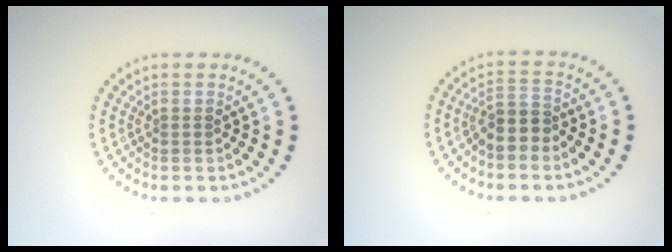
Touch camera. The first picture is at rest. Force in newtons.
{"total": 2.3, "press": 1.9, "slide": 1.2}